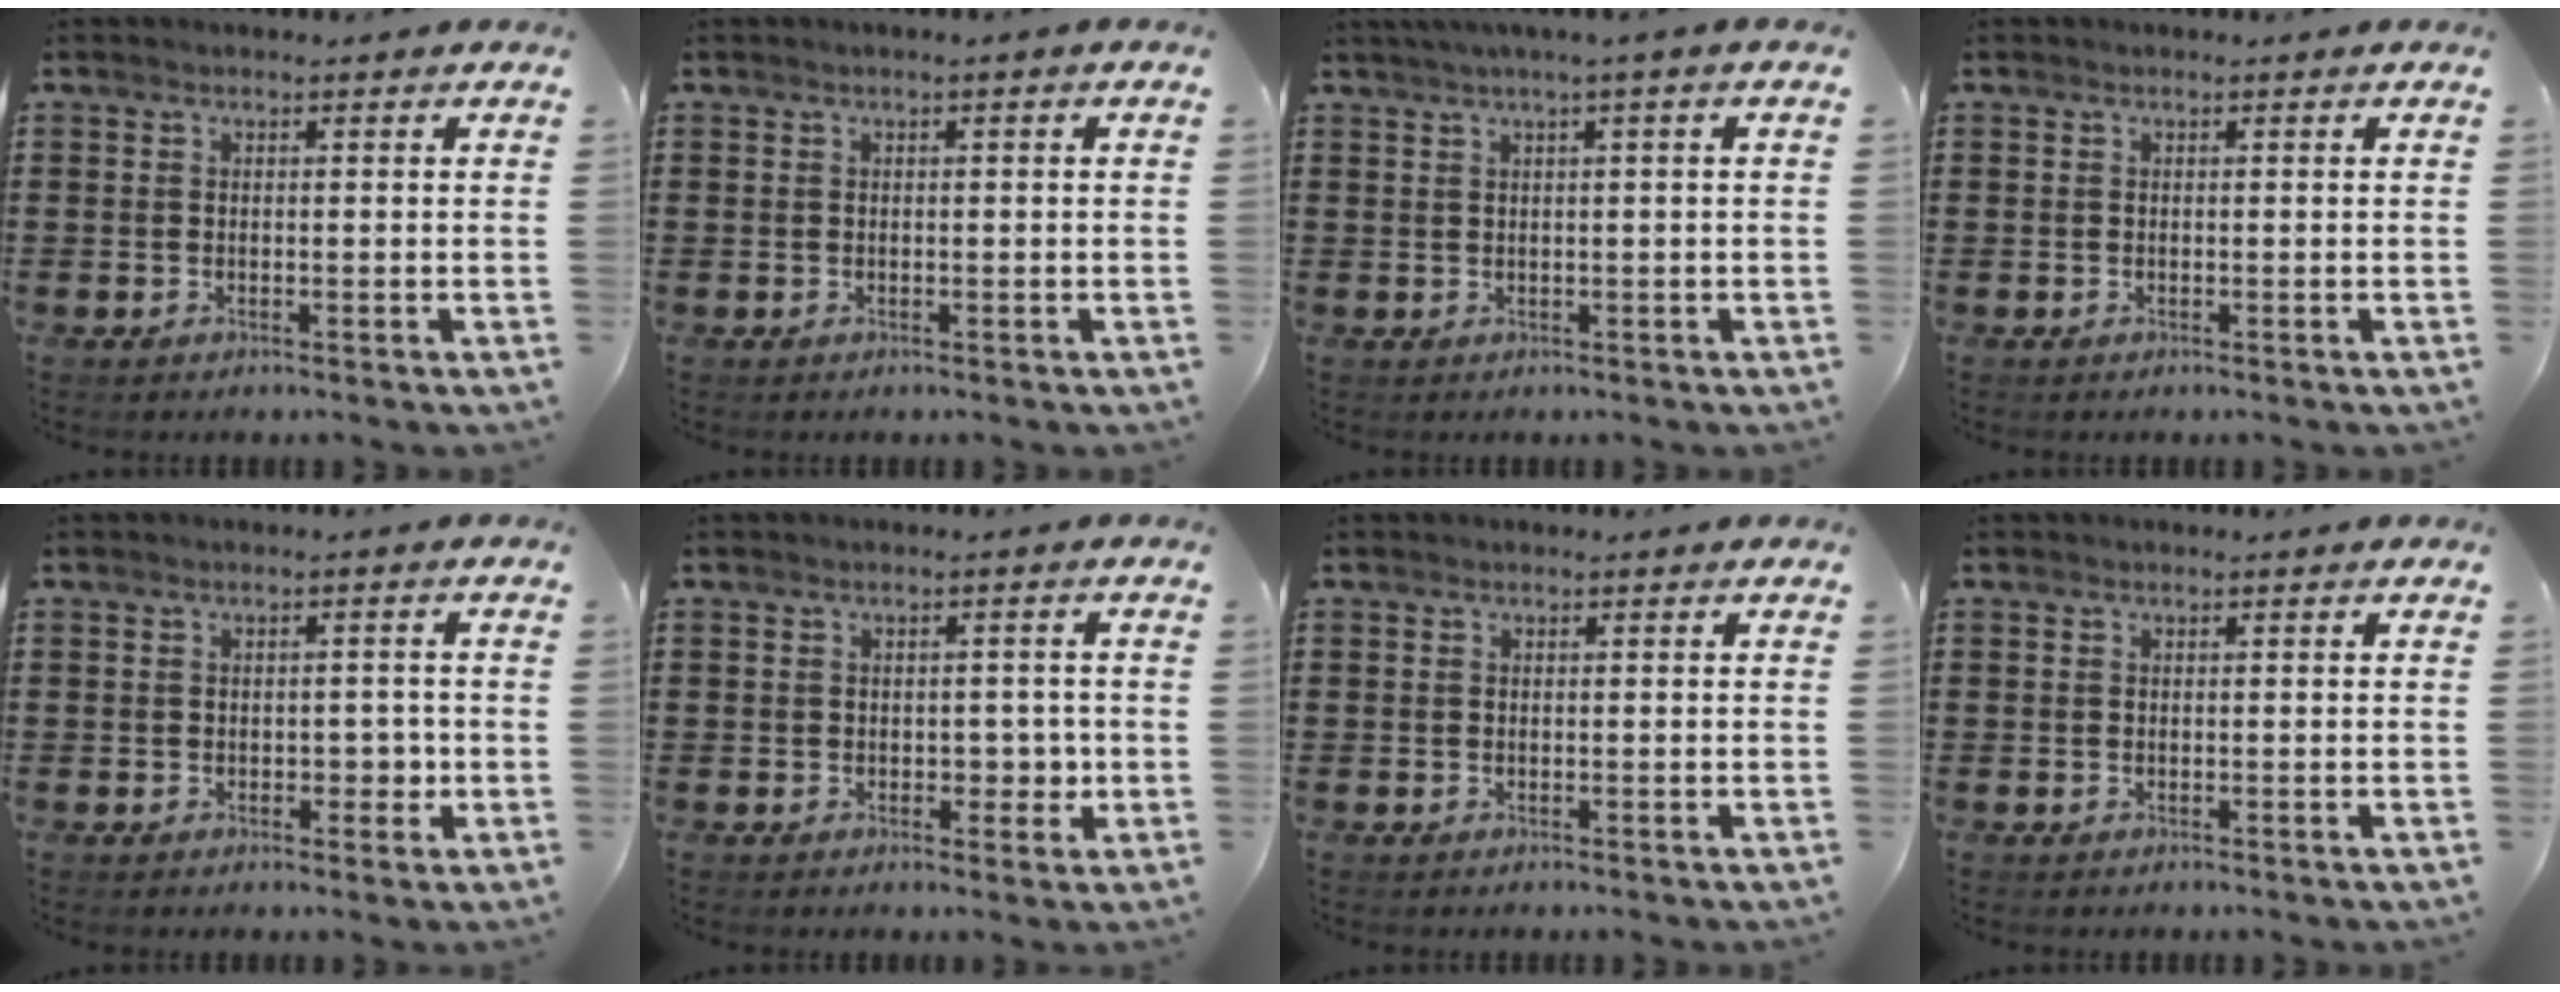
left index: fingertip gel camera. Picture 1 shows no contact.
{"total": 0.6, "force": [0.0, 0.0, 0.6], "torque": [-0.009, -0.006, 0.001]}
{"total": 1.8, "force": [0.6, -0.5, 1.6], "torque": [-0.028, -0.005, 0.010]}
{"total": 0.0}
{"total": 2.6, "force": [-0.5, 1.5, 2.0], "torque": [-0.031, 0.000, -0.013]}
{"total": 3.1, "force": [-0.2, 2.1, 2.3], "torque": [-0.031, -0.002, -0.010]}
{"total": 0.0}
{"total": 0.0}